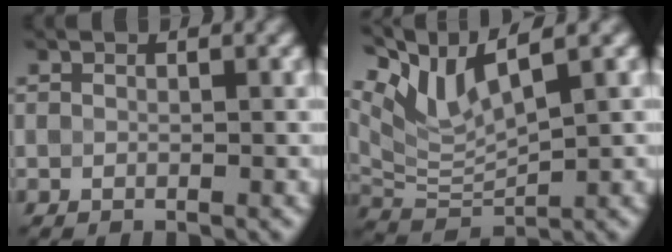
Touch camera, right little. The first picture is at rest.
{"total": 6.4, "force": [4.3, 1.7, 4.4], "torque": [-0.101, 0.007, 0.086]}